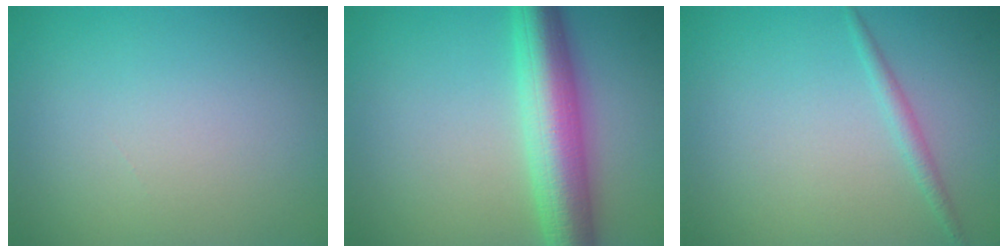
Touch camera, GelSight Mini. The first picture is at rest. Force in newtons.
{"total": 7.1, "press": 7.1, "slide": 0.1}
{"total": 1.2, "press": 1.2, "slide": 0.1}